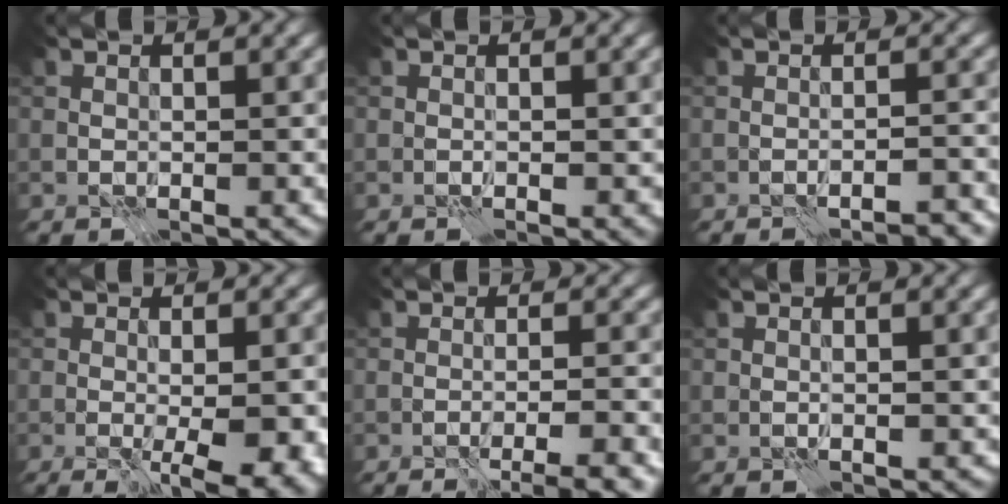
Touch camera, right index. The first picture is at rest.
{"total": 0.0}
{"total": 2.1, "force": [-2.0, -0.1, 0.8], "torque": [-0.008, 0.000, -0.028]}
{"total": 5.4, "force": [-1.9, 1.1, 5.0], "torque": [-0.069, -0.018, -0.022]}
{"total": 5.4, "force": [-3.9, 0.7, 3.6], "torque": [-0.036, 0.002, -0.051]}
{"total": 0.0}